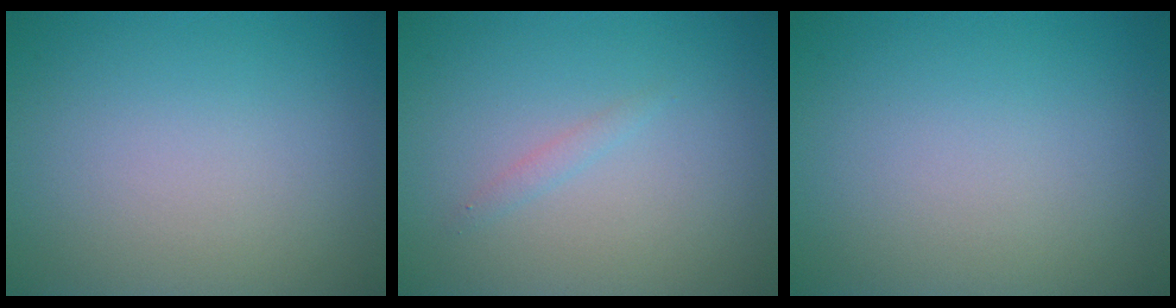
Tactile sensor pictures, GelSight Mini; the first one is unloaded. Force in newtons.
{"total": 0.7, "press": 0.7, "slide": 0.1}
{"total": 0.0}